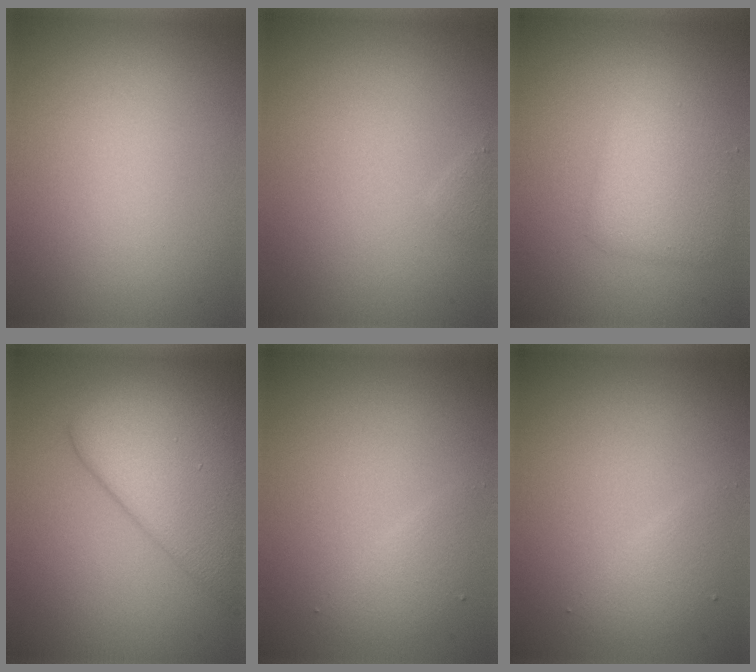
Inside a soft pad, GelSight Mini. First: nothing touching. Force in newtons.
{"total": 0.6, "press": 0.6, "slide": 0.1}
{"total": 3.7, "press": 3.7, "slide": 0.1}
{"total": 9.2, "press": 9.2, "slide": 0.3}
{"total": 1.6, "press": 1.6, "slide": 0.3}
{"total": 1.6, "press": 1.6, "slide": 0.3}